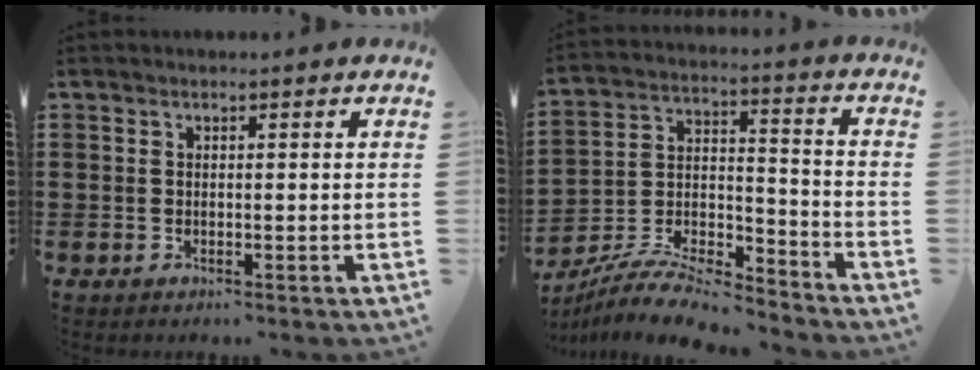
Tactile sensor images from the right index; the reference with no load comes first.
{"total": 9.8, "force": [-8.9, 1.7, 3.7], "torque": [-0.064, 0.020, -0.174]}